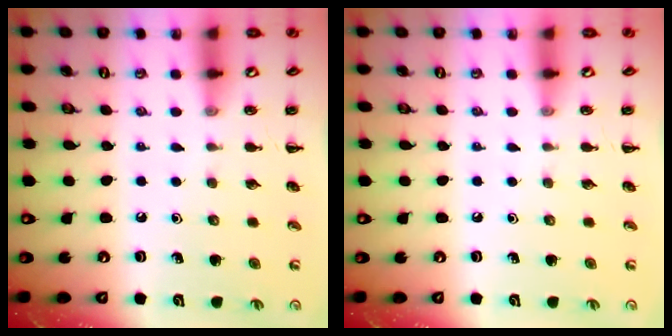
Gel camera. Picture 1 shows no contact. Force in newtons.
{"total": 0.0}